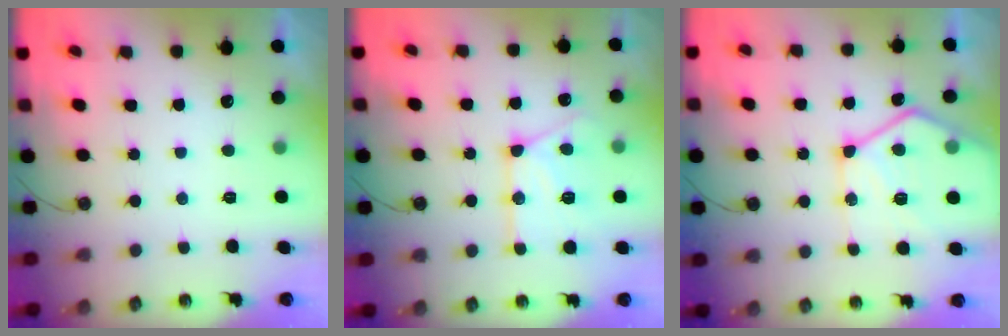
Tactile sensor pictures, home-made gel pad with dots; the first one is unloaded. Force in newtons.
{"total": 14.9, "press": 14.8, "slide": 1.5}
{"total": 17.8, "press": 17.6, "slide": 2.2}